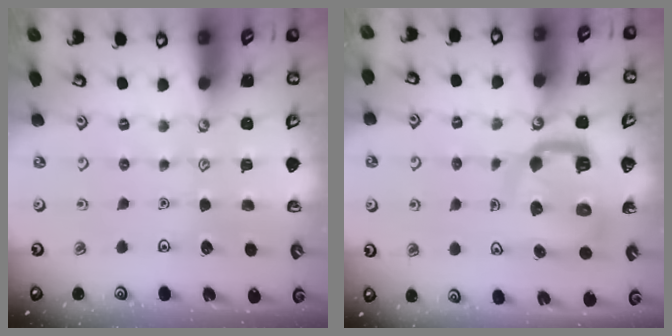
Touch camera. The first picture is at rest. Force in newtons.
{"total": 9.1, "press": 9.0, "slide": 1.1}